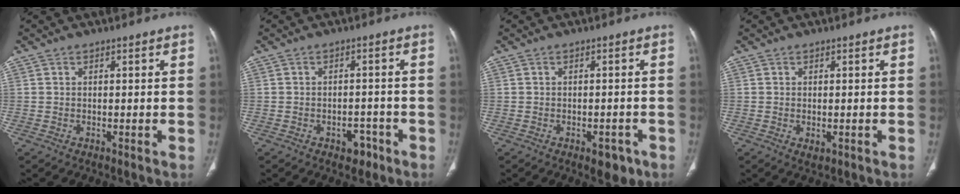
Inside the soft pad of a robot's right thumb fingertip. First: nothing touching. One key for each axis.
{"total": 3.5, "fx": -2.2, "fy": 2.3, "fz": 1.6, "tx": -0.002, "ty": 0.017, "tz": -0.025}
{"total": 3.8, "fx": -2.1, "fy": 2.1, "fz": 2.5, "tx": -0.012, "ty": 0.009, "tz": -0.022}
{"total": 1.5, "fx": -0.4, "fy": 0.8, "fz": 1.2, "tx": -0.018, "ty": -0.005, "tz": -0.003}